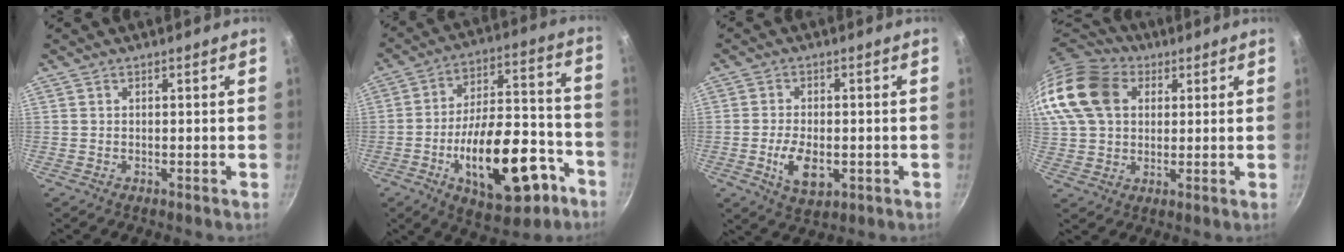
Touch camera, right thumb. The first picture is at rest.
{"total": 23.3, "force": [-9.5, 11.0, 18.2], "torque": [-0.242, 0.069, -0.126]}
{"total": 7.6, "force": [-1.8, 4.3, 6.0], "torque": [-0.102, 0.002, -0.025]}
{"total": 19.7, "force": [5.8, 14.9, 11.6], "torque": [-0.248, 0.026, 0.096]}